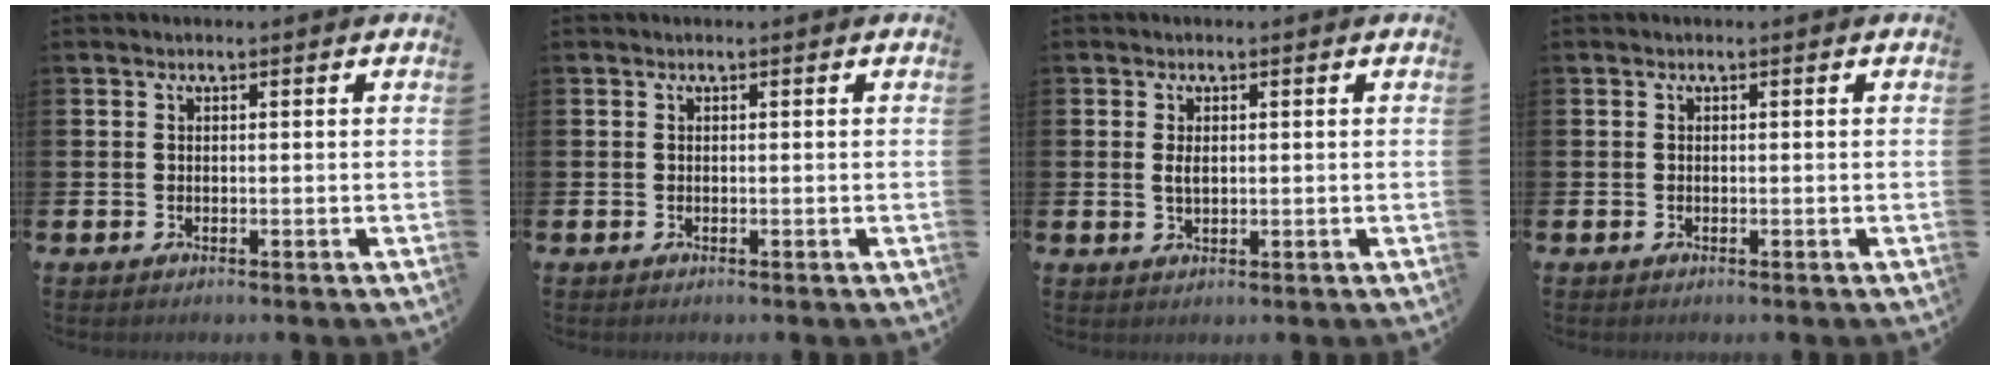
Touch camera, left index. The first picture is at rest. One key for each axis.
{"total": 0.0}
{"total": 1.8, "fx": 0.4, "fy": 0.9, "fz": 1.5, "tx": -0.018, "ty": 0.000, "tz": 0.004}
{"total": 0.0}